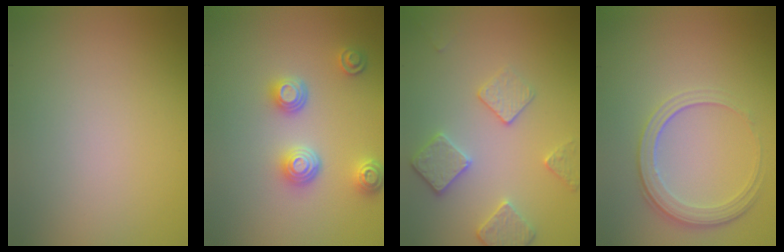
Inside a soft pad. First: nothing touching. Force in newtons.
{"total": 3.5, "press": 3.1, "slide": 1.8}
{"total": 3.5, "press": 3.1, "slide": 1.7}
{"total": 3.7, "press": 2.7, "slide": 2.5}